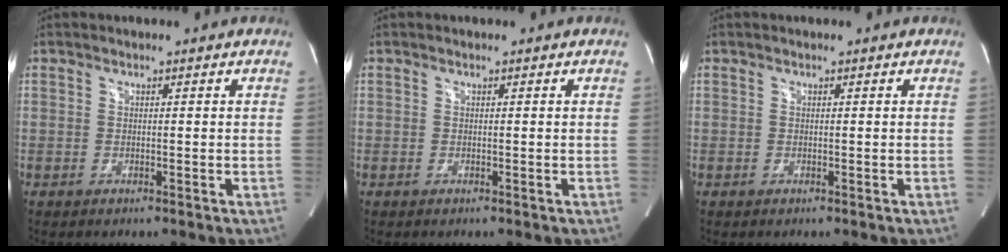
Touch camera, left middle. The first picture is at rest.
{"total": 0.0}
{"total": 0.0}